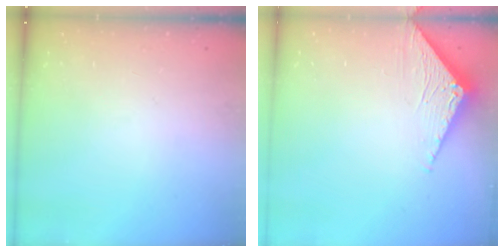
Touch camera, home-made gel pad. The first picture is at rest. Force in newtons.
{"total": 3.1, "press": 3.1, "slide": 0.2}